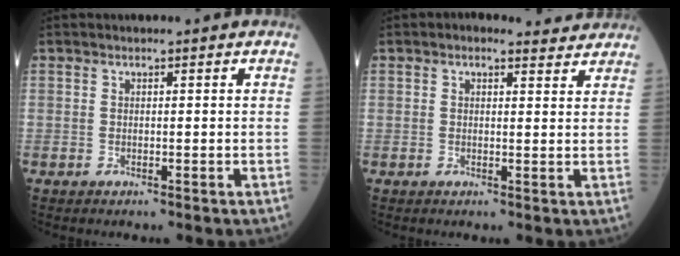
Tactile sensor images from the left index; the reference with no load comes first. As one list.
[{"total": 3.5, "force": [3.0, 1.5, 1.0], "torque": [-0.013, 0.013, 0.028]}]